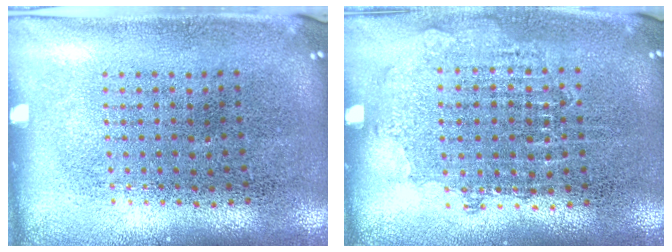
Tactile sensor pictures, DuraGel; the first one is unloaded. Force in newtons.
{"total": 0.8, "press": 0.7, "slide": 0.2}